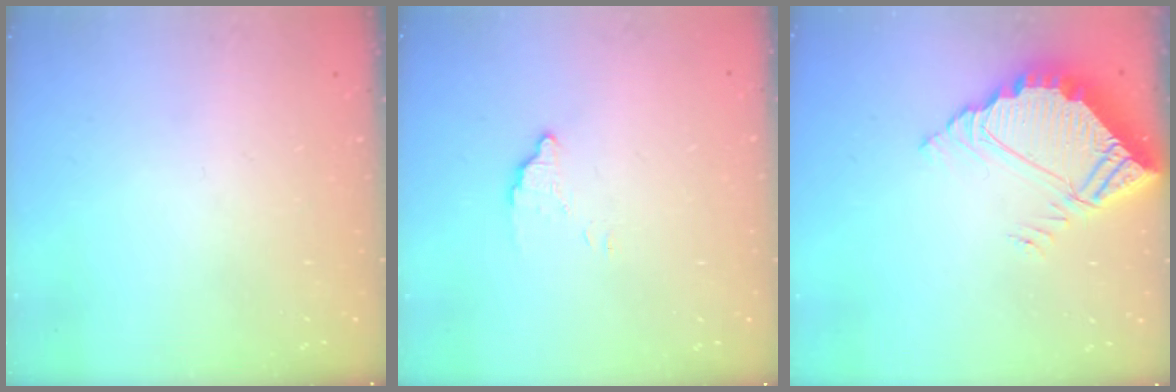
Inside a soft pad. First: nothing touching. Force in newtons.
{"total": 2.9, "press": 2.9, "slide": 0.1}
{"total": 6.5, "press": 6.4, "slide": 0.4}